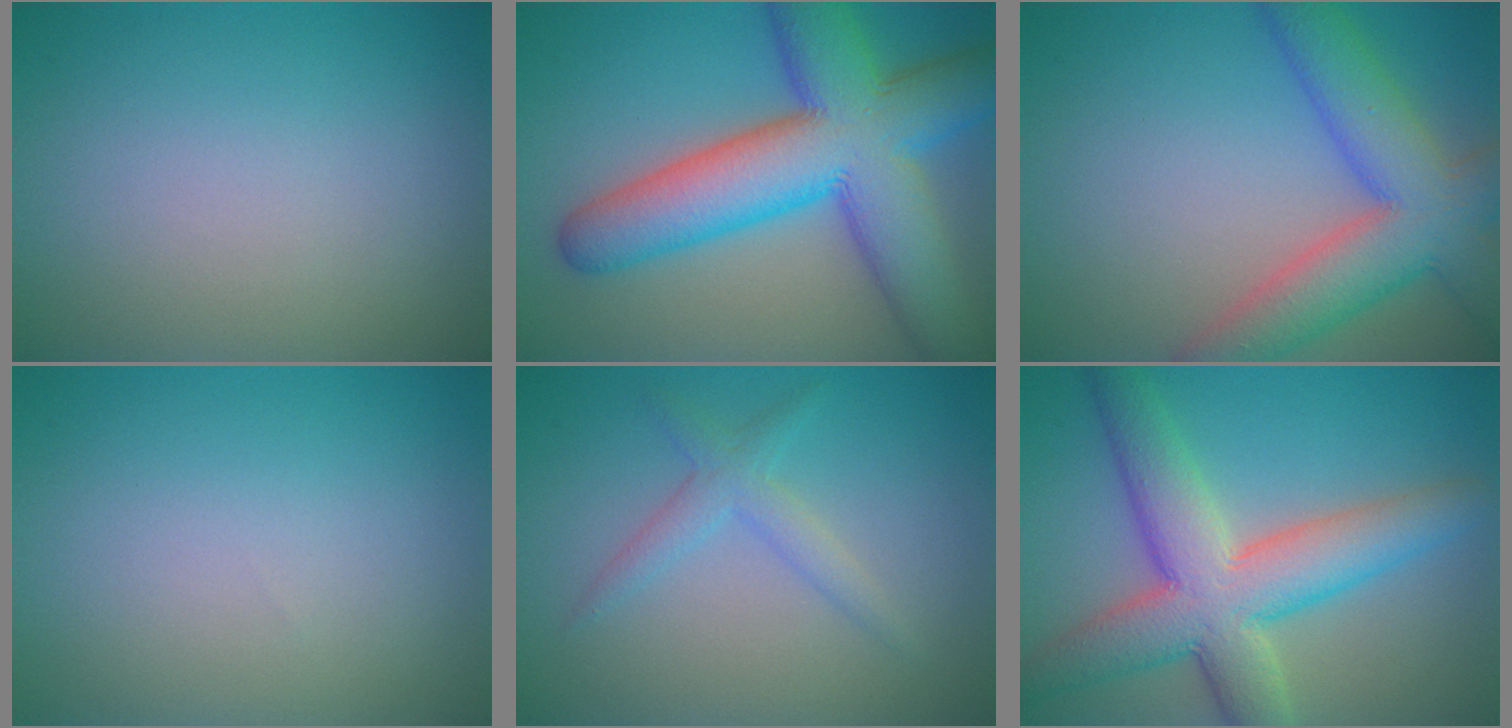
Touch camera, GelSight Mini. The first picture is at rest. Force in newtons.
{"total": 13.3, "press": 13.3, "slide": 0.5}
{"total": 8.3, "press": 8.3, "slide": 0.4}
{"total": 0.0}
{"total": 2.2, "press": 2.2, "slide": 0.1}
{"total": 8.9, "press": 8.9, "slide": 0.4}